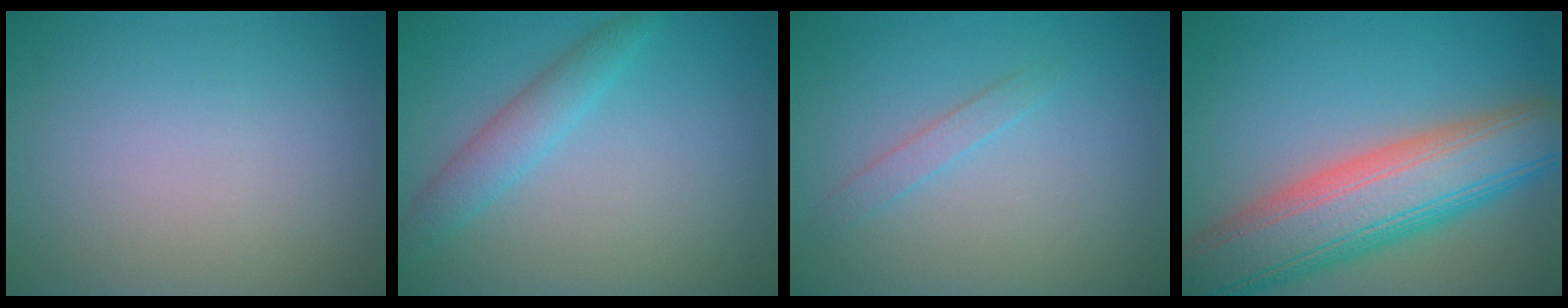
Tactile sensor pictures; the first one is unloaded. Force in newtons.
{"total": 2.6, "press": 2.6, "slide": 0.0}
{"total": 1.2, "press": 1.2, "slide": 0.1}
{"total": 10.8, "press": 10.7, "slide": 0.8}